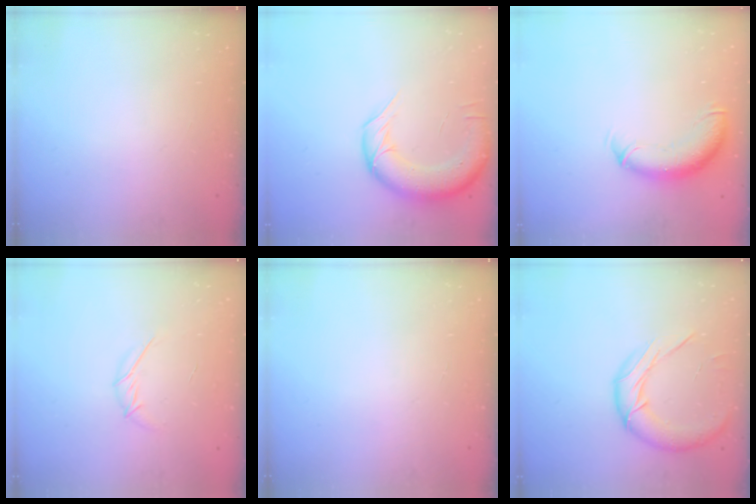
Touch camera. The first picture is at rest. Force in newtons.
{"total": 13.9, "press": 13.4, "slide": 3.7}
{"total": 10.9, "press": 10.6, "slide": 2.3}
{"total": 5.7, "press": 5.7, "slide": 0.9}
{"total": 0.0}
{"total": 15.6, "press": 15.4, "slide": 2.7}